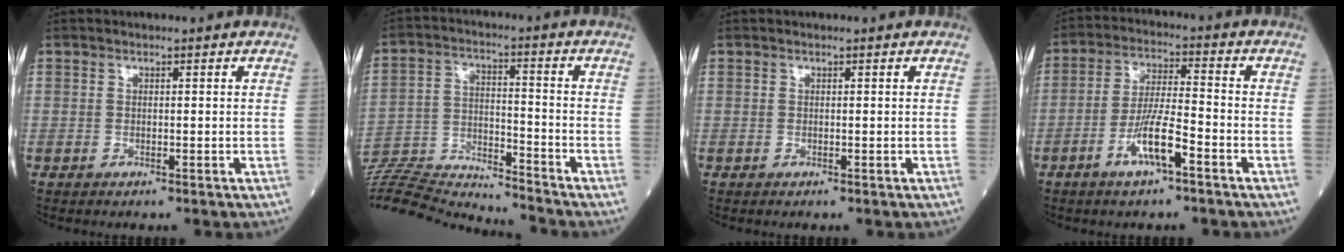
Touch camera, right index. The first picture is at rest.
{"total": 17.6, "force": [-17.3, 0.0, 3.2], "torque": [-0.065, 0.018, -0.288]}
{"total": 0.0}
{"total": 7.9, "force": [-3.8, 1.0, 6.8], "torque": [-0.134, 0.000, -0.073]}